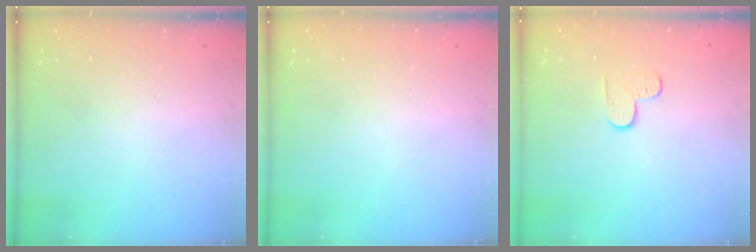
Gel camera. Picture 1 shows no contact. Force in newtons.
{"total": 0.0}
{"total": 3.5, "press": 3.5, "slide": 0.4}